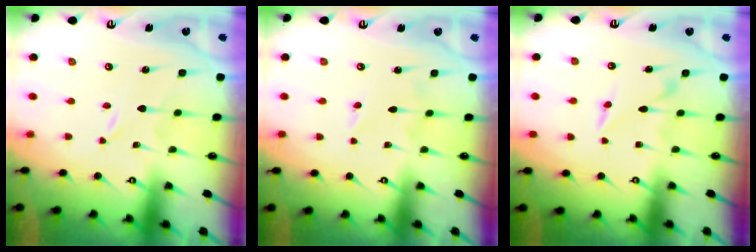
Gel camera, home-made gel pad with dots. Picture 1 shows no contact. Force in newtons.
{"total": 4.0, "press": 4.0, "slide": 0.7}
{"total": 5.5, "press": 5.4, "slide": 0.7}